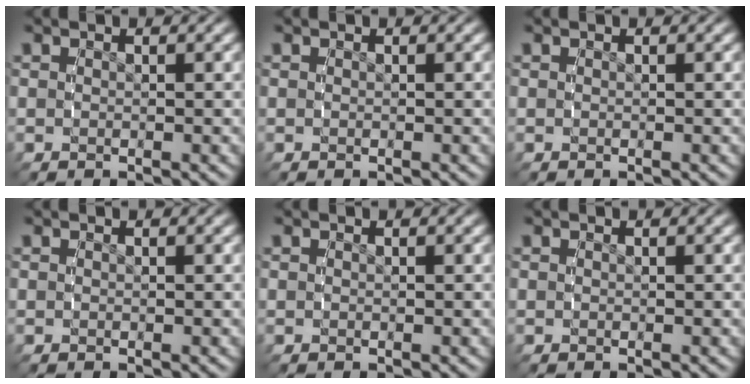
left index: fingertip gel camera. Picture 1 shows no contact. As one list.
[{"total": 0.0}, {"total": 0.0}, {"total": 0.0}, {"total": 0.0}, {"total": 0.0}]